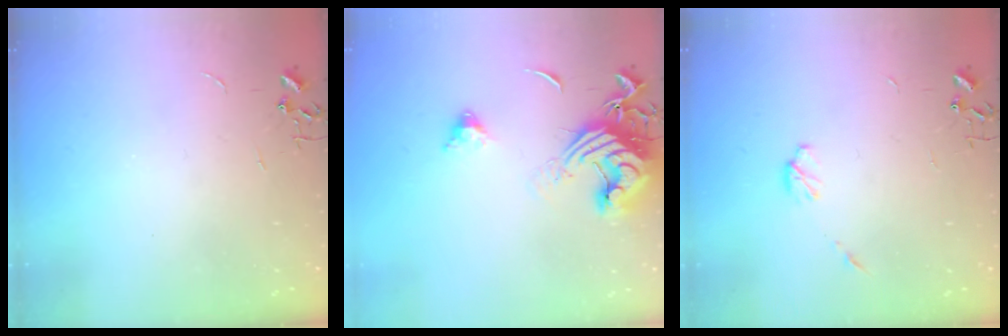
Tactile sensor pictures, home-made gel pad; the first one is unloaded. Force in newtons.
{"total": 14.9, "press": 14.8, "slide": 1.9}
{"total": 4.9, "press": 4.9, "slide": 0.6}